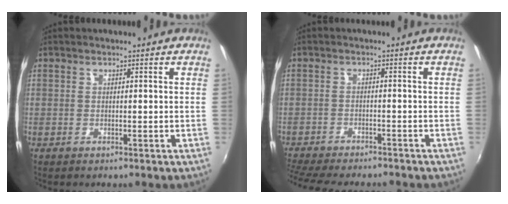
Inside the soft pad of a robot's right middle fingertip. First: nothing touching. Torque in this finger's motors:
{"motor_torque": [1.07, -1.07, 0.48, 0.08]}